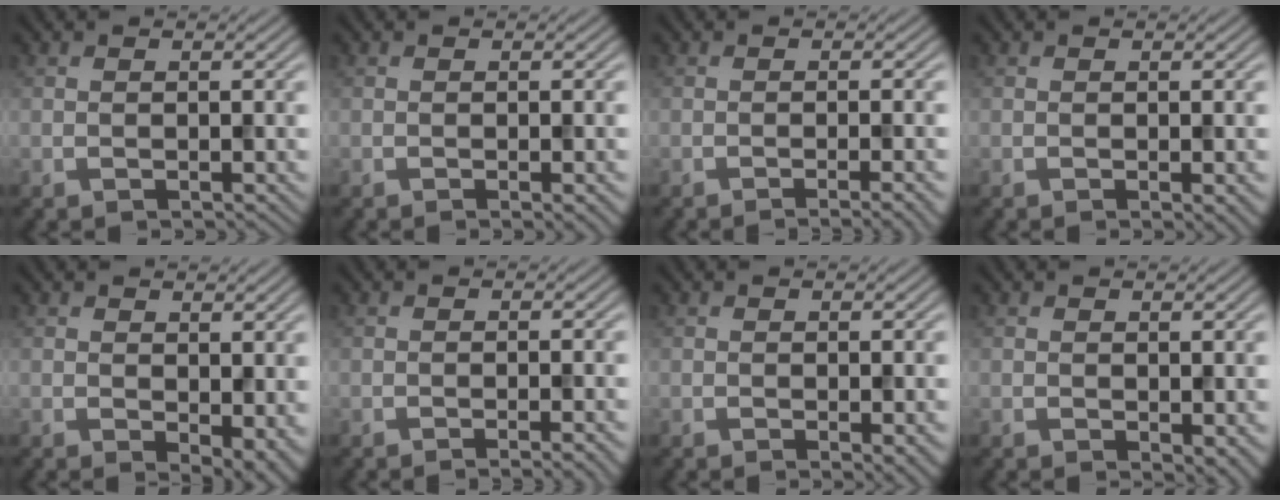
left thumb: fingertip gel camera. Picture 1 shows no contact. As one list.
[{"total": 1.9, "force": [-0.6, 0.3, 1.7], "torque": [-0.023, -0.002, -0.010]}, {"total": 3.2, "force": [-1.4, 0.6, 2.8], "torque": [-0.031, 0.003, -0.027]}, {"total": 1.5, "force": [-0.3, 0.2, 1.5], "torque": [-0.021, -0.006, -0.005]}, {"total": 4.5, "force": [-0.3, 2.5, 3.7], "torque": [-0.055, -0.016, 0.005]}, {"total": 2.4, "force": [-0.9, 0.5, 2.2], "torque": [-0.023, 0.002, -0.020]}, {"total": 1.8, "force": [-0.4, 0.3, 1.7], "torque": [-0.025, -0.007, -0.006]}, {"total": 2.3, "force": [-0.4, 1.2, 2.0], "torque": [-0.027, -0.008, -0.003]}]